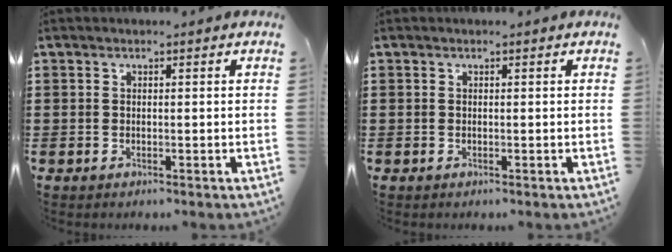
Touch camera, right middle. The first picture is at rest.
{"total": 0.0}